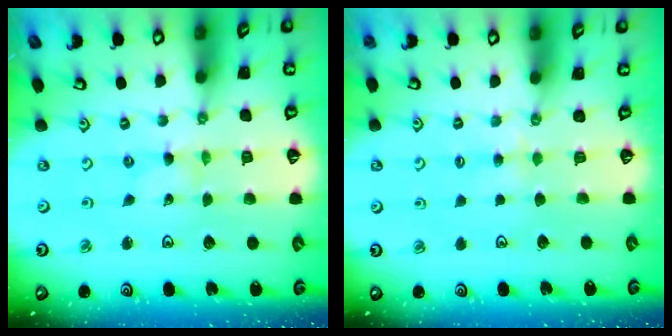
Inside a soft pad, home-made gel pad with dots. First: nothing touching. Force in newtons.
{"total": 2.3, "press": 2.3, "slide": 0.4}